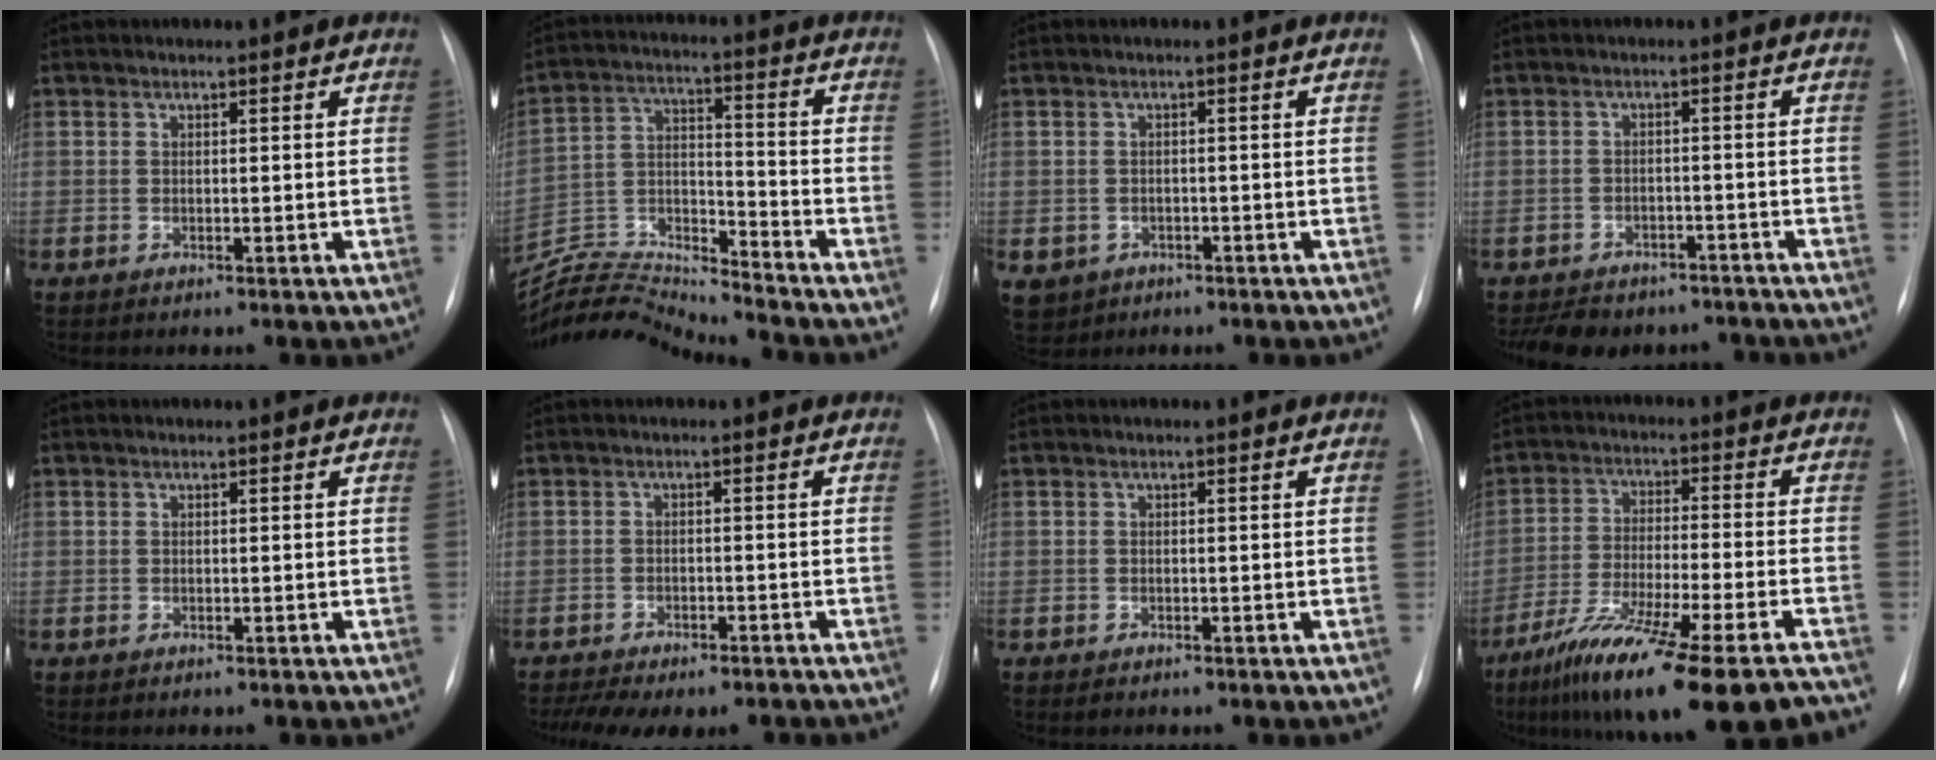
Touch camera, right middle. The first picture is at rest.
{"total": 13.6, "force": [-13.5, -1.6, 0.7], "torque": [-0.018, 0.036, -0.248]}
{"total": 5.4, "force": [-2.7, 4.6, 1.1], "torque": [-0.026, 0.004, -0.032]}
{"total": 12.1, "force": [-10.1, 5.8, 3.3], "torque": [-0.063, 0.006, -0.123]}
{"total": 0.0}
{"total": 12.4, "force": [-10.2, 4.1, 5.6], "torque": [-0.106, 0.009, -0.134]}
{"total": 0.7, "force": [-0.5, 0.4, 0.2], "torque": [-0.007, 0.000, -0.007]}
{"total": 20.8, "force": [-15.7, 1.0, 13.7], "torque": [-0.189, -0.036, -0.255]}